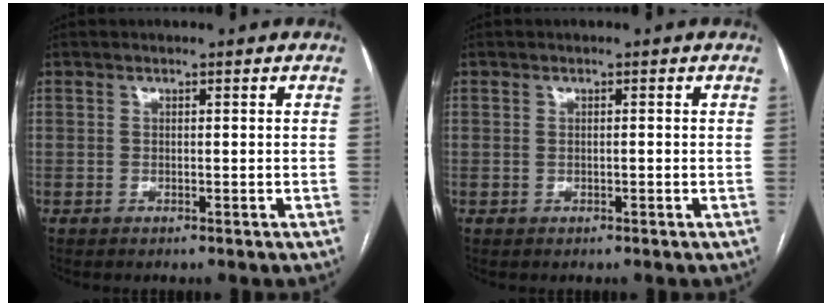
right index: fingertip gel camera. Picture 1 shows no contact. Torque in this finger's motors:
{"motor_torque": [-0.02, 0.18, -0.05, 0.00]}